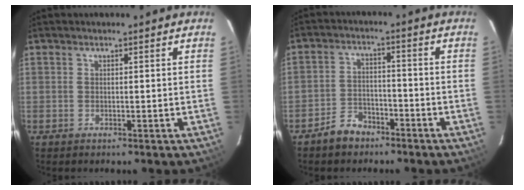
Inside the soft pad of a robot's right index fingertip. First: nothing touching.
{"total": 5.6, "force": [-4.3, 3.3, 1.3], "torque": [-0.042, 0.015, -0.068]}